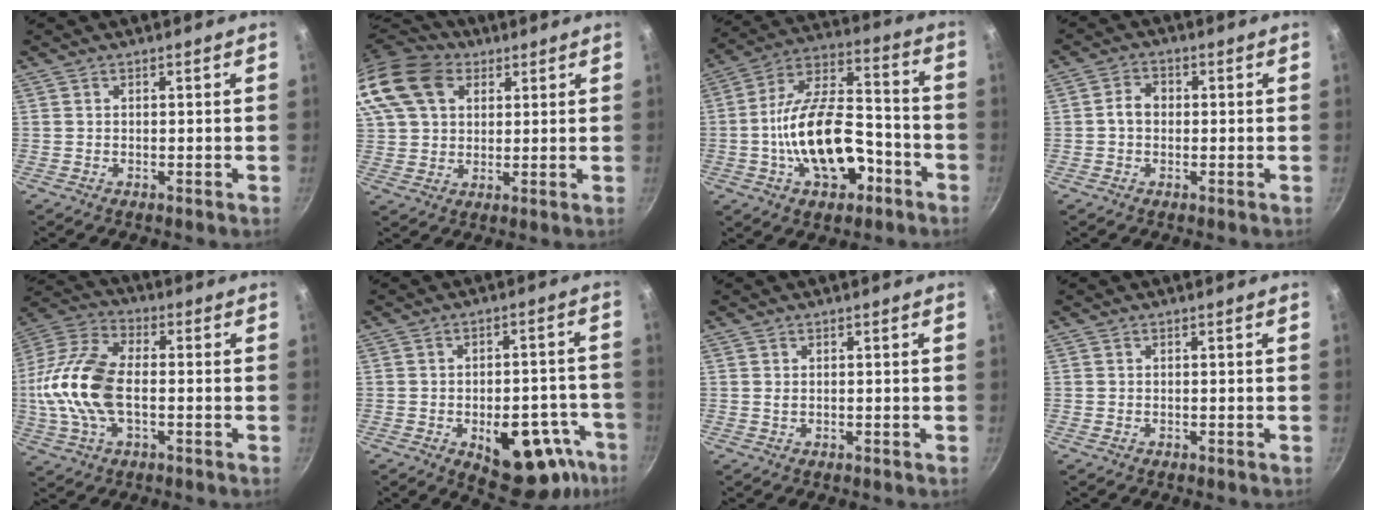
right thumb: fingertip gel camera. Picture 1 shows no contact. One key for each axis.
{"total": 20.8, "fx": 8.4, "fy": 15.2, "fz": 11.4, "tx": -0.260, "ty": 0.030, "tz": 0.150}
{"total": 19.7, "fx": -6.2, "fy": 10.7, "fz": 15.3, "tx": -0.240, "ty": 0.060, "tz": -0.104}
{"total": 3.8, "fx": -0.1, "fy": 3.0, "fz": 2.3, "tx": -0.027, "ty": 0.014, "tz": -0.008}
{"total": 17.1, "fx": -1.5, "fy": 9.3, "fz": 14.3, "tx": -0.280, "ty": 0.032, "tz": -0.043}
{"total": 17.6, "fx": -7.4, "fy": 9.7, "fz": 12.7, "tx": -0.095, "ty": 0.031, "tz": -0.086}
{"total": 0.6, "fx": 0.1, "fy": 0.4, "fz": 0.4, "tx": -0.008, "ty": 0.001, "tz": 0.002}
{"total": 0.0}